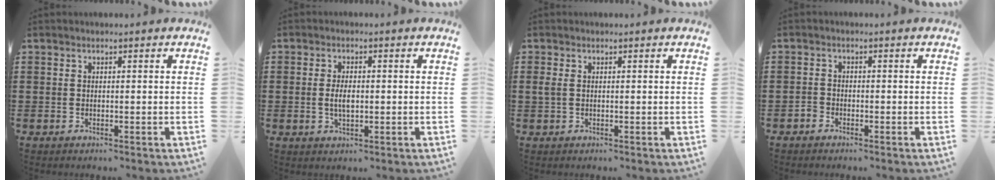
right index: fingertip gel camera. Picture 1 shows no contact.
{"total": 3.2, "force": [-0.1, 1.4, 2.9], "torque": [-0.061, 0.002, -0.006]}
{"total": 1.2, "force": [0.2, 0.6, 1.0], "torque": [-0.028, 0.002, 0.000]}
{"total": 1.5, "force": [-1.3, 0.7, 0.3], "torque": [-0.007, 0.003, -0.027]}